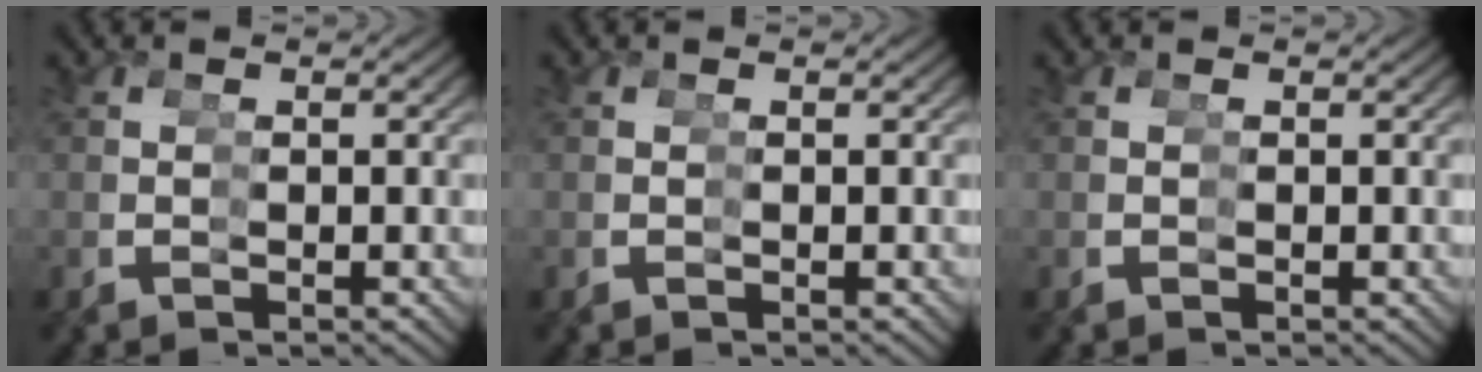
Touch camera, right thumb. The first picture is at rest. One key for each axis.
{"total": 0.0}
{"total": 0.0}